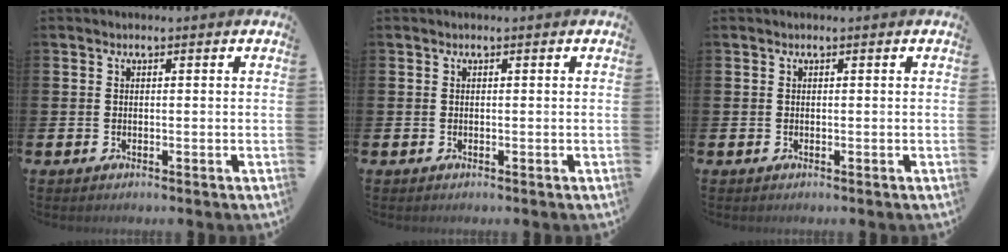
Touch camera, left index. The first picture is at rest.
{"total": 0.0}
{"total": 0.0}